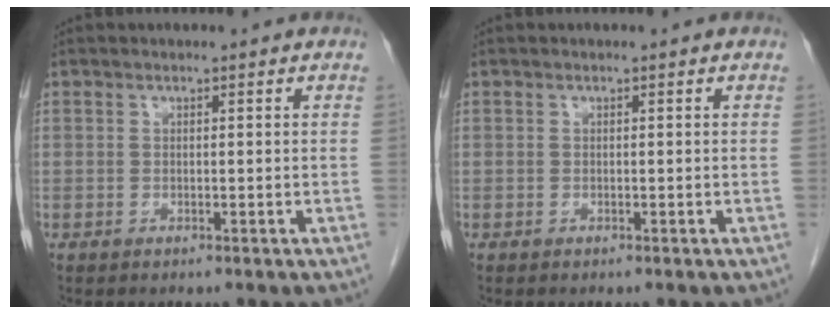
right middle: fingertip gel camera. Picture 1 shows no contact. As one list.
[{"total": 0.0}]